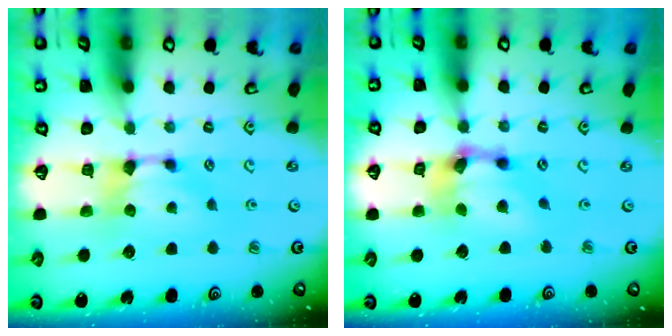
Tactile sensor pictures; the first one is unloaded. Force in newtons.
{"total": 6.1, "press": 5.6, "slide": 2.3}